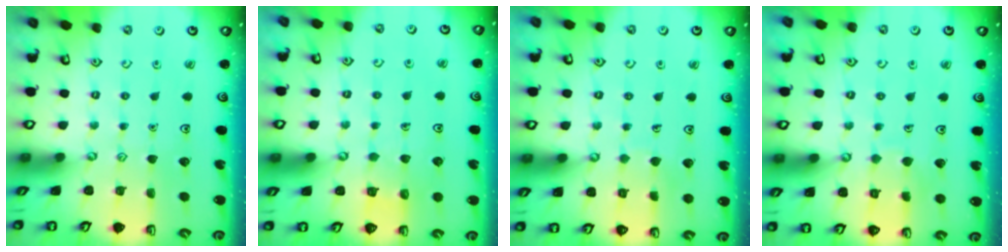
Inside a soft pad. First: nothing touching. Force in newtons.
{"total": 4.1, "press": 4.1, "slide": 0.3}
{"total": 3.7, "press": 3.7, "slide": 0.2}
{"total": 6.1, "press": 6.1, "slide": 0.2}